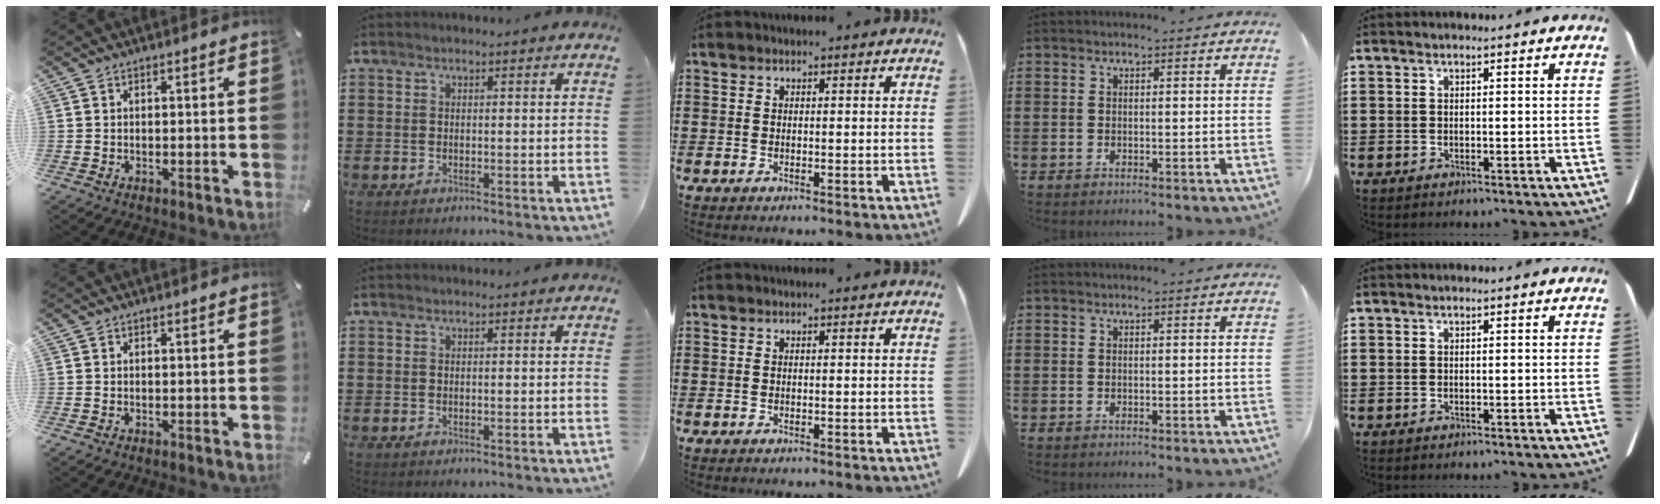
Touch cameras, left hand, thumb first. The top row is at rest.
{}